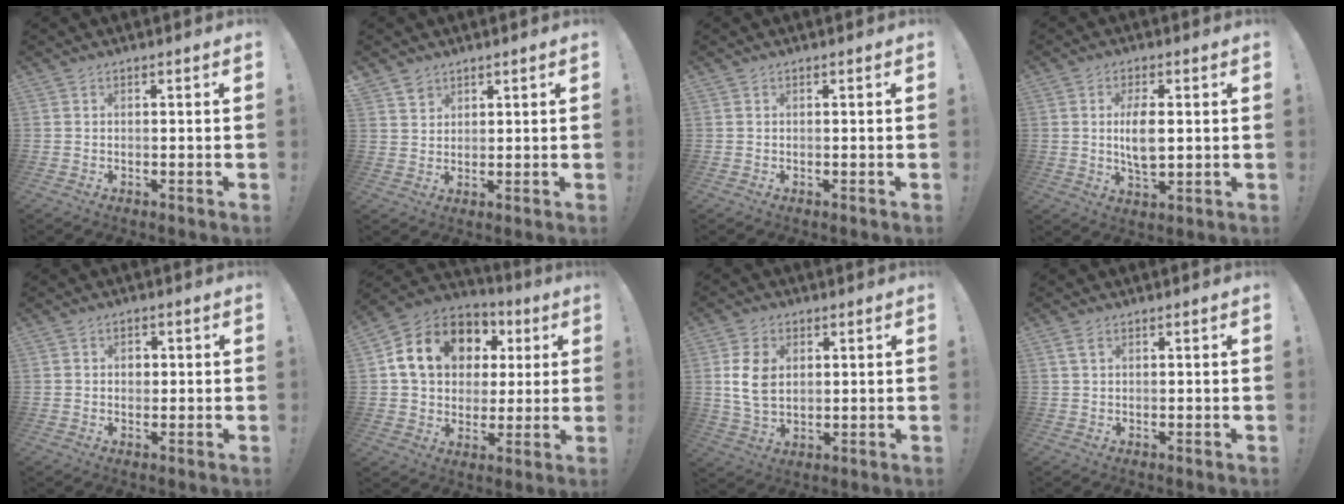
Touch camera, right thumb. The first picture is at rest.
{"total": 3.4, "force": [2.6, 2.1, 0.4], "torque": [-0.007, -0.015, 0.050]}
{"total": 0.0}
{"total": 7.5, "force": [0.9, 3.9, 6.3], "torque": [-0.117, -0.006, 0.009]}
{"total": 2.2, "force": [0.0, 1.8, 1.2], "torque": [-0.015, 0.000, -0.004]}
{"total": 17.5, "force": [6.3, 13.2, 9.7], "torque": [-0.155, -0.009, 0.128]}
{"total": 9.9, "force": [2.0, 7.1, 6.6], "torque": [-0.115, -0.003, 0.038]}
{"total": 2.4, "force": [1.1, 1.0, 1.9], "torque": [-0.035, 0.001, 0.019]}